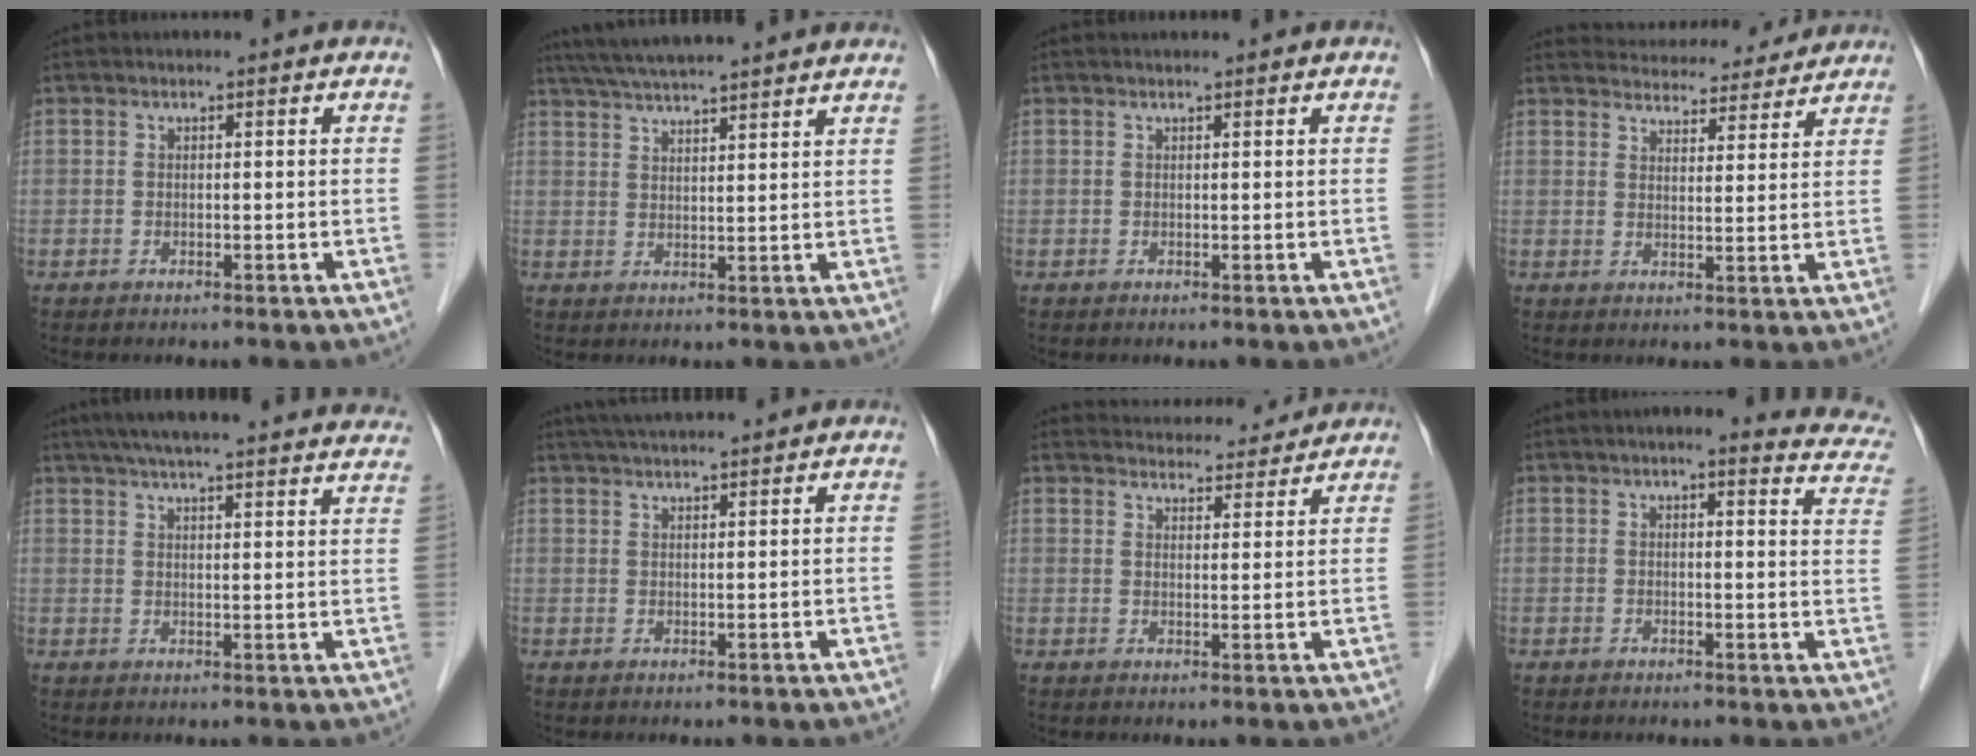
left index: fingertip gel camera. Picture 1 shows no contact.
{"total": 14.3, "force": [12.6, 0.7, 6.6], "torque": [-0.118, 0.041, 0.183]}
{"total": 1.5, "force": [1.4, 0.2, 0.4], "torque": [-0.007, 0.019, 0.022]}
{"total": 13.3, "force": [12.7, 3.0, 2.6], "torque": [-0.022, 0.019, 0.162]}
{"total": 28.4, "force": [25.7, 2.7, 11.9], "torque": [-0.189, -0.013, 0.314]}
{"total": 9.5, "force": [8.6, 0.6, 4.2], "torque": [-0.069, 0.039, 0.125]}
{"total": 11.6, "force": [11.1, 2.2, 2.1], "torque": [-0.018, 0.018, 0.140]}
{"total": 11.6, "force": [10.4, 2.3, 4.6], "torque": [-0.020, -0.018, 0.083]}